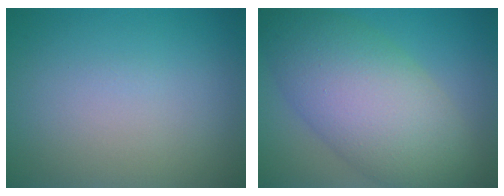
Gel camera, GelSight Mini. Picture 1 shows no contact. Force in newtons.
{"total": 10.0, "press": 10.0, "slide": 0.4}